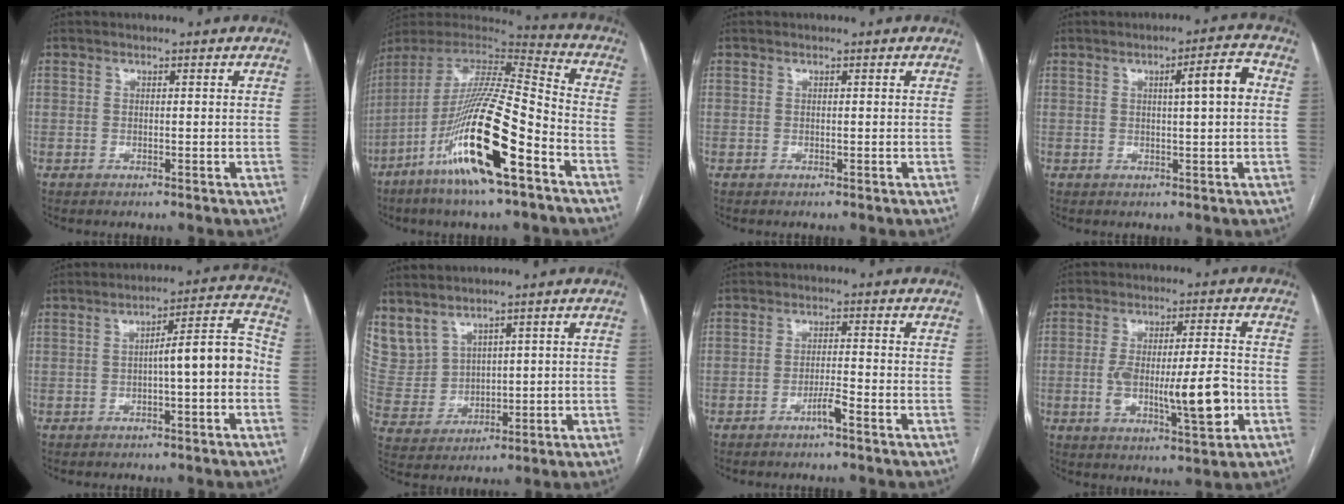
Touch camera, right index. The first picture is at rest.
{"total": 22.2, "force": [-10.3, 2.1, 19.5], "torque": [-0.392, -0.042, -0.192]}
{"total": 0.0}
{"total": 5.5, "force": [1.0, 0.3, 5.4], "torque": [-0.078, 0.010, 0.012]}
{"total": 7.5, "force": [-1.5, 0.8, 7.2], "torque": [-0.098, 0.030, -0.022]}
{"total": 9.3, "force": [6.5, 5.8, 3.1], "torque": [-0.094, 0.018, 0.165]}
{"total": 2.5, "force": [-1.6, -0.1, 1.9], "torque": [-0.035, 0.000, -0.028]}
{"total": 11.7, "force": [-2.2, 2.2, 11.2], "torque": [-0.192, 0.003, -0.027]}